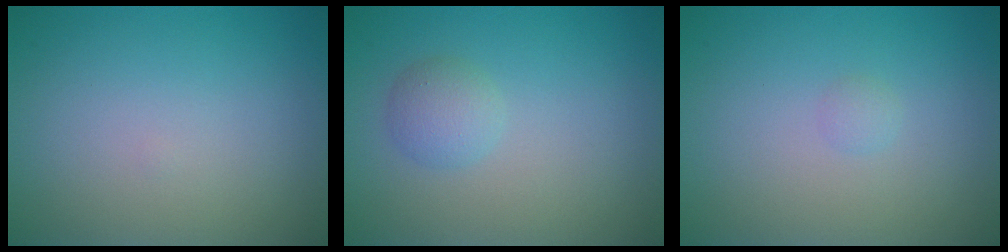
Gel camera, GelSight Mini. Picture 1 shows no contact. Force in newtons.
{"total": 1.9, "press": 1.9, "slide": 0.1}
{"total": 0.6, "press": 0.6, "slide": 0.0}